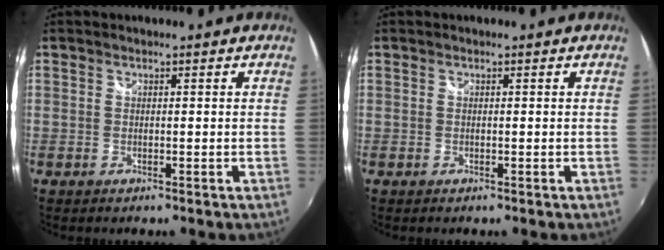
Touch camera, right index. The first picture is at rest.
{"total": 0.0}